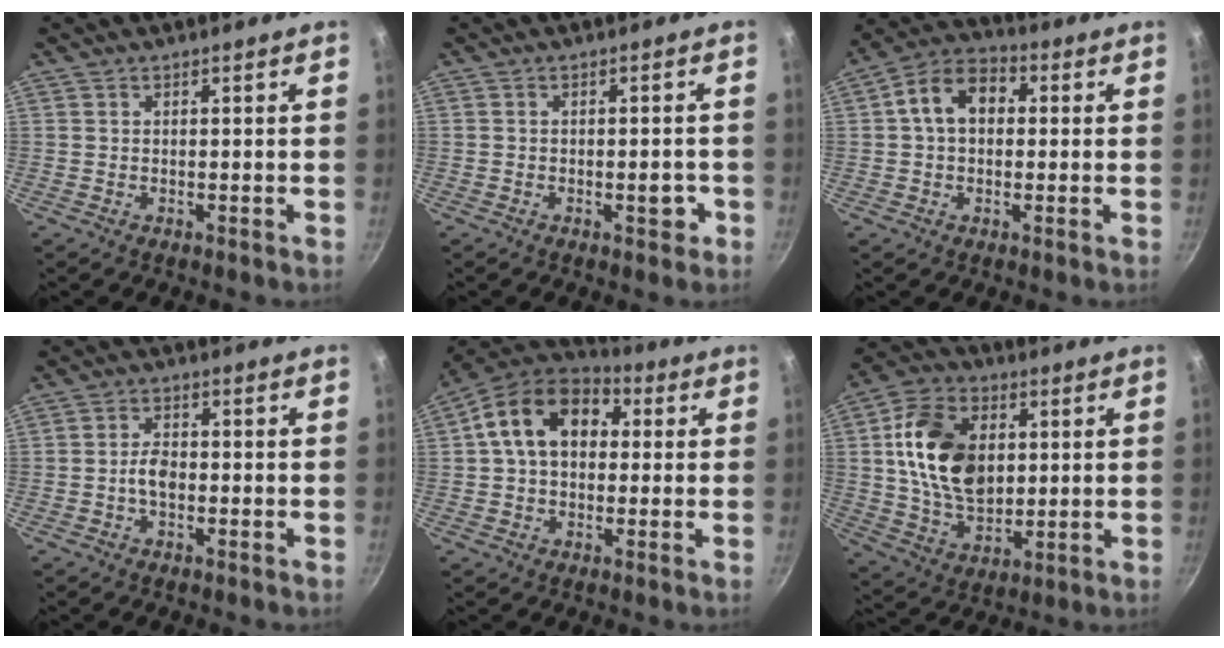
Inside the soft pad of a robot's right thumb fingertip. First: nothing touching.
{"total": 3.1, "force": [-1.2, 1.6, 2.4], "torque": [-0.009, 0.016, -0.015]}
{"total": 10.2, "force": [1.4, 7.2, 7.1], "torque": [-0.094, 0.029, 0.005]}
{"total": 3.6, "force": [-0.9, 2.2, 2.7], "torque": [-0.044, 0.019, -0.019]}
{"total": 15.4, "force": [2.8, 11.0, 10.5], "torque": [-0.144, 0.031, 0.025]}
{"total": 17.8, "force": [2.9, 12.1, 12.6], "torque": [-0.201, -0.004, 0.049]}